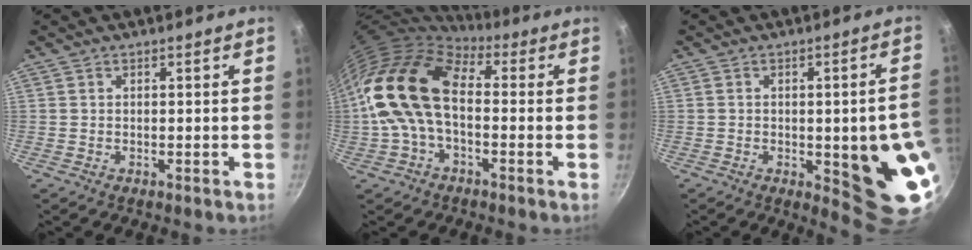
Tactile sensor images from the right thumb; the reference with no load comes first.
{"total": 15.7, "force": [-0.1, 9.5, 12.5], "torque": [-0.216, 0.029, -0.016]}
{"total": 14.1, "force": [-2.4, 3.9, 13.3], "torque": [-0.121, 0.007, -0.026]}